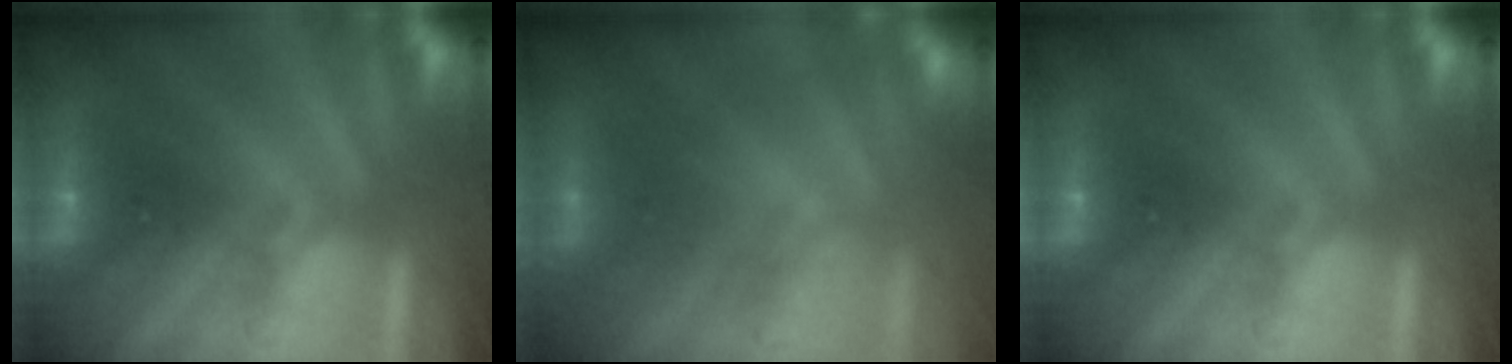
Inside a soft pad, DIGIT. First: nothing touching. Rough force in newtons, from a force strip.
{"total": 3.6}
{"total": 0.0}